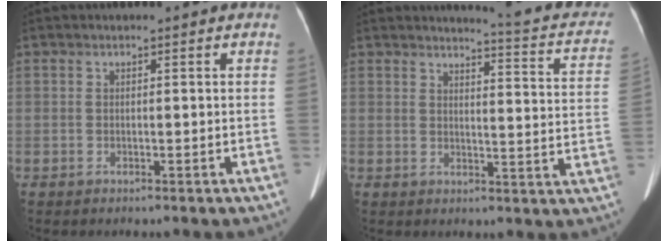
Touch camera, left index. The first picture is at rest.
{"total": 11.4, "force": [10.5, 1.1, 4.2], "torque": [-0.040, -0.043, 0.097]}